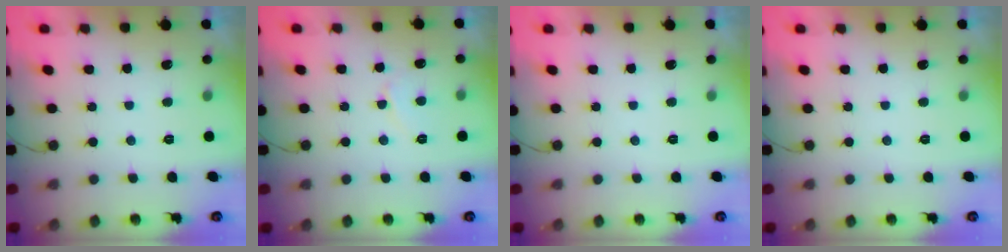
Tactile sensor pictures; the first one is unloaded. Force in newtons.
{"total": 3.8, "press": 3.8, "slide": 0.4}
{"total": 0.0}
{"total": 0.0}